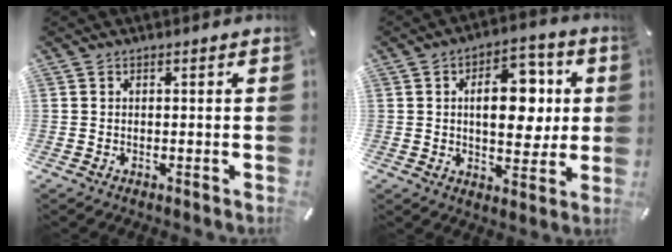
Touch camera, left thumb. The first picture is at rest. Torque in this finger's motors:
{"motor_torque": [1.11, 1.26, 1.43, -0.29, 0.33]}